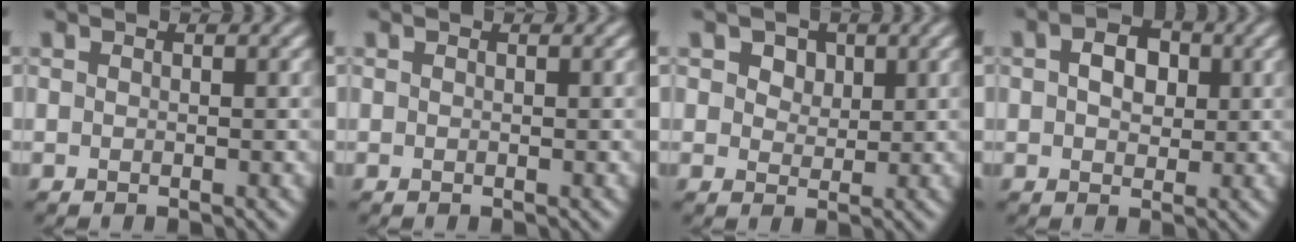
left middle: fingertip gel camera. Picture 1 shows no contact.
{"total": 0.0}
{"total": 3.3, "force": [1.9, 2.2, 1.6], "torque": [-0.035, 0.003, 0.022]}
{"total": 3.5, "force": [0.7, 2.4, 2.4], "torque": [-0.042, 0.004, 0.007]}